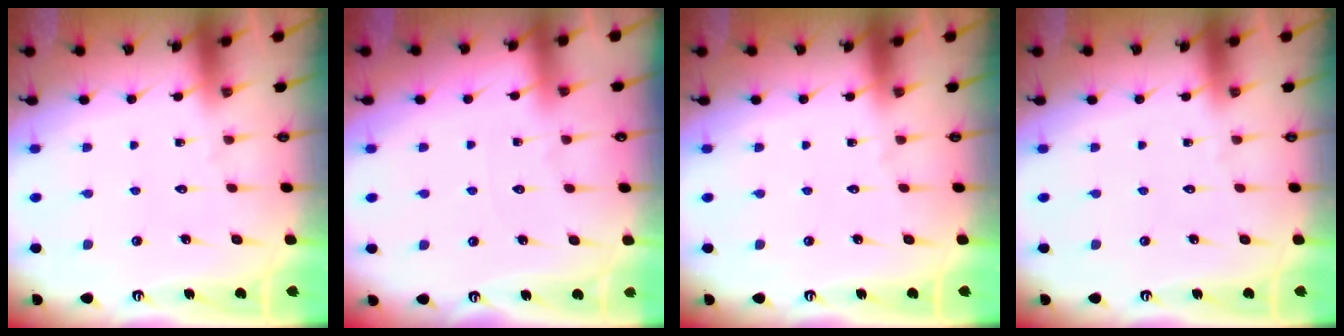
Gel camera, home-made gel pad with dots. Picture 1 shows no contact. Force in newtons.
{"total": 1.4, "press": 1.4, "slide": 0.3}
{"total": 0.0}
{"total": 0.0}